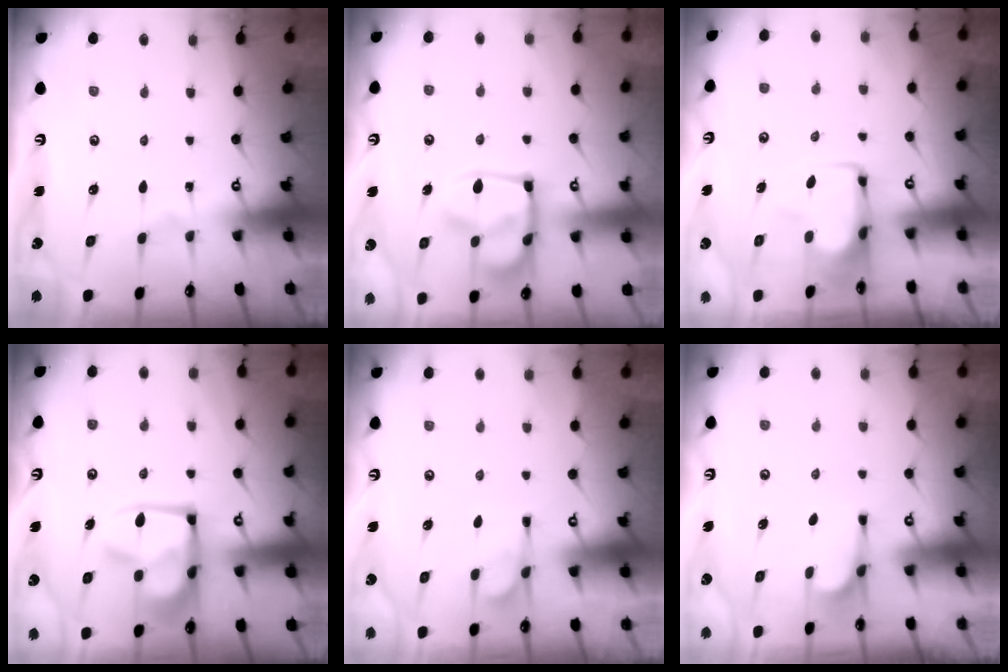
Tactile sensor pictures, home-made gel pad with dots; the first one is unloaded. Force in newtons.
{"total": 10.6, "press": 10.5, "slide": 1.6}
{"total": 2.2, "press": 2.1, "slide": 0.7}
{"total": 13.5, "press": 13.4, "slide": 1.6}
{"total": 2.8, "press": 2.4, "slide": 1.5}
{"total": 3.0, "press": 2.9, "slide": 0.7}